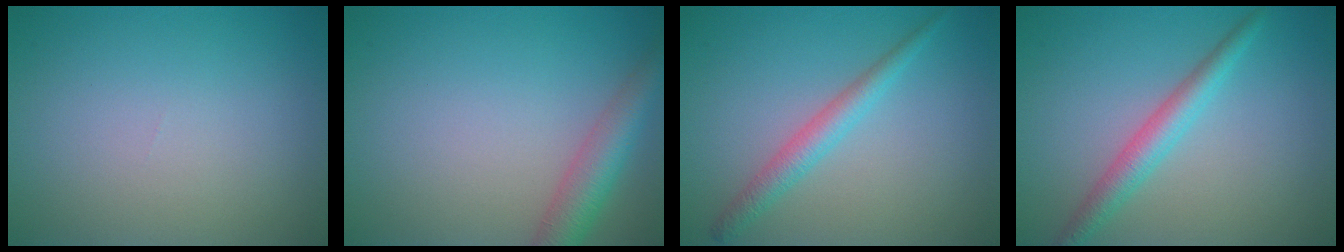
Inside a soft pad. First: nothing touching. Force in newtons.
{"total": 4.1, "press": 4.1, "slide": 0.2}
{"total": 2.4, "press": 2.4, "slide": 0.1}
{"total": 3.0, "press": 3.0, "slide": 0.0}